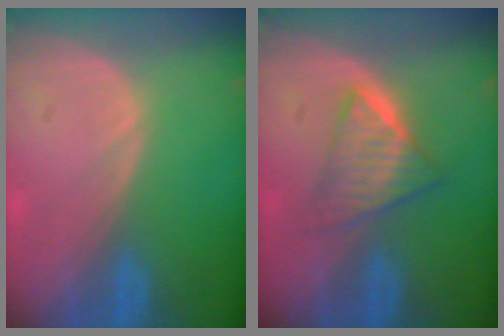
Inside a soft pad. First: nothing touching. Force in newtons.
{"total": 6.2, "press": 5.4, "slide": 3.2}